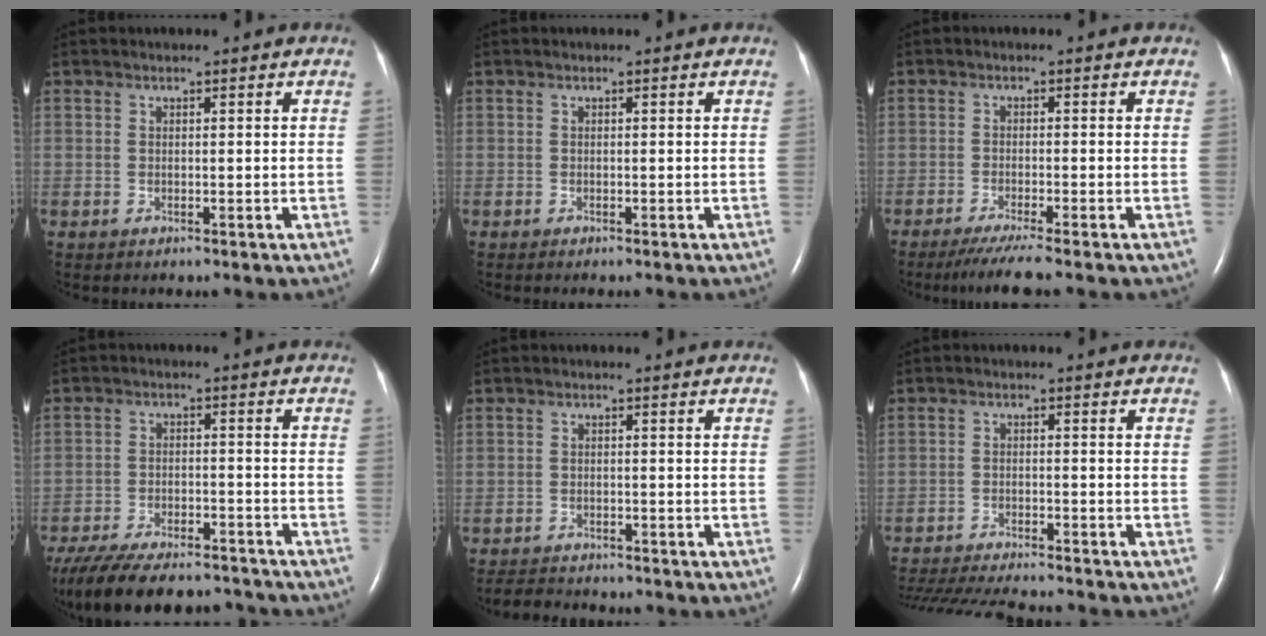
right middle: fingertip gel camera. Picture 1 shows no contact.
{"total": 0.6, "force": [-0.5, 0.1, 0.3], "torque": [-0.005, -0.001, -0.008]}
{"total": 5.3, "force": [-4.3, -0.7, 3.0], "torque": [-0.051, -0.016, -0.073]}
{"total": 18.1, "force": [-15.7, 4.9, 7.6], "torque": [-0.182, -0.022, -0.234]}
{"total": 4.8, "force": [-4.6, 1.0, 1.1], "torque": [-0.019, -0.013, -0.070]}
{"total": 15.4, "force": [-14.0, 1.9, 6.1], "torque": [-0.141, -0.029, -0.212]}